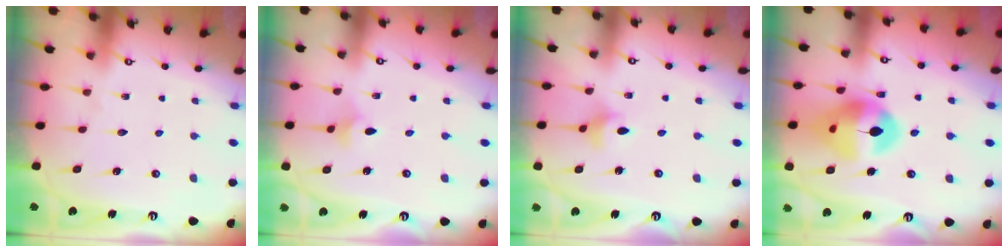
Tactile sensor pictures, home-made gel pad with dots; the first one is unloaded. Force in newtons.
{"total": 2.9, "press": 2.9, "slide": 0.5}
{"total": 4.2, "press": 4.1, "slide": 0.6}
{"total": 15.1, "press": 14.9, "slide": 2.2}